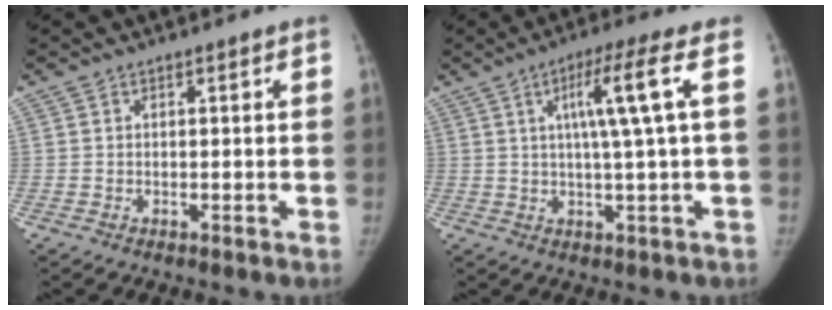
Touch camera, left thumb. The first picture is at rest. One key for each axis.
{"total": 8.7, "fx": 2.0, "fy": -0.8, "fz": 8.5, "tx": -0.159, "ty": 0.004, "tz": 0.033}